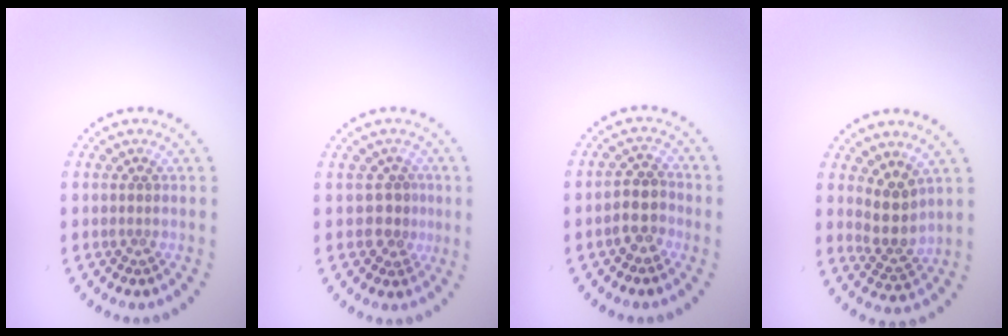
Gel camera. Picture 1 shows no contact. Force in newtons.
{"total": 1.9, "press": 1.6, "slide": 1.1}
{"total": 2.6, "press": 2.3, "slide": 1.1}
{"total": 2.9, "press": 2.3, "slide": 1.7}